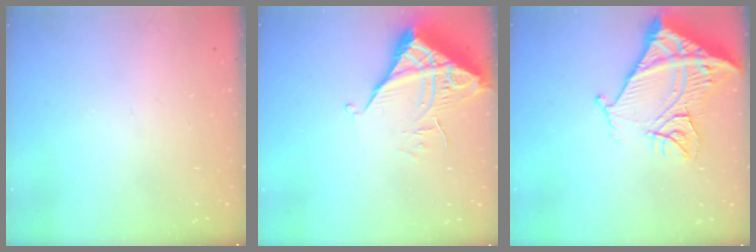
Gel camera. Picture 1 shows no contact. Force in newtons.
{"total": 6.6, "press": 6.6, "slide": 0.4}
{"total": 17.6, "press": 17.4, "slide": 2.1}